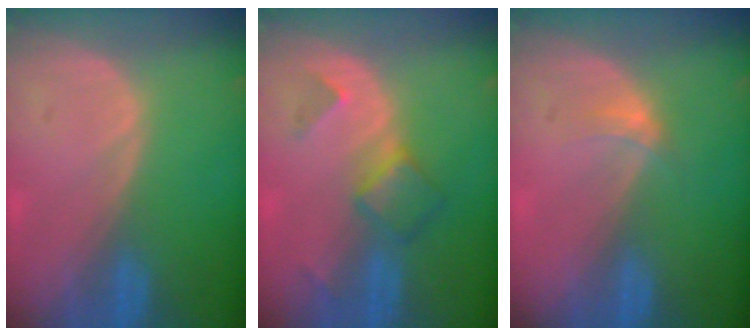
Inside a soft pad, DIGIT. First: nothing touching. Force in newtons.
{"total": 4.6, "press": 4.6, "slide": 0.9}
{"total": 1.9, "press": 1.5, "slide": 1.1}